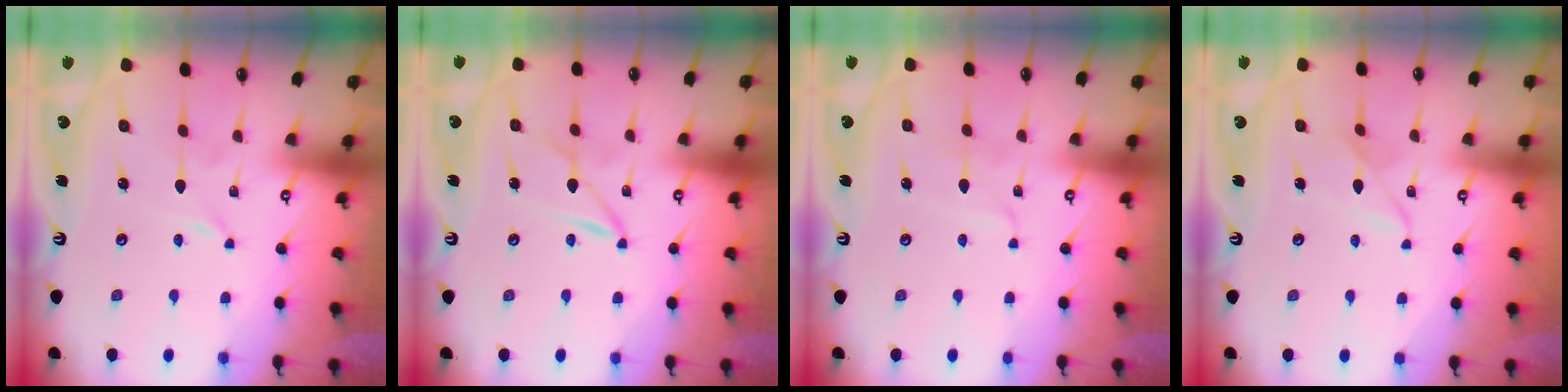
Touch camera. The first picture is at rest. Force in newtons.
{"total": 2.1, "press": 2.1, "slide": 0.2}
{"total": 3.5, "press": 3.5, "slide": 0.4}
{"total": 5.8, "press": 5.8, "slide": 0.5}